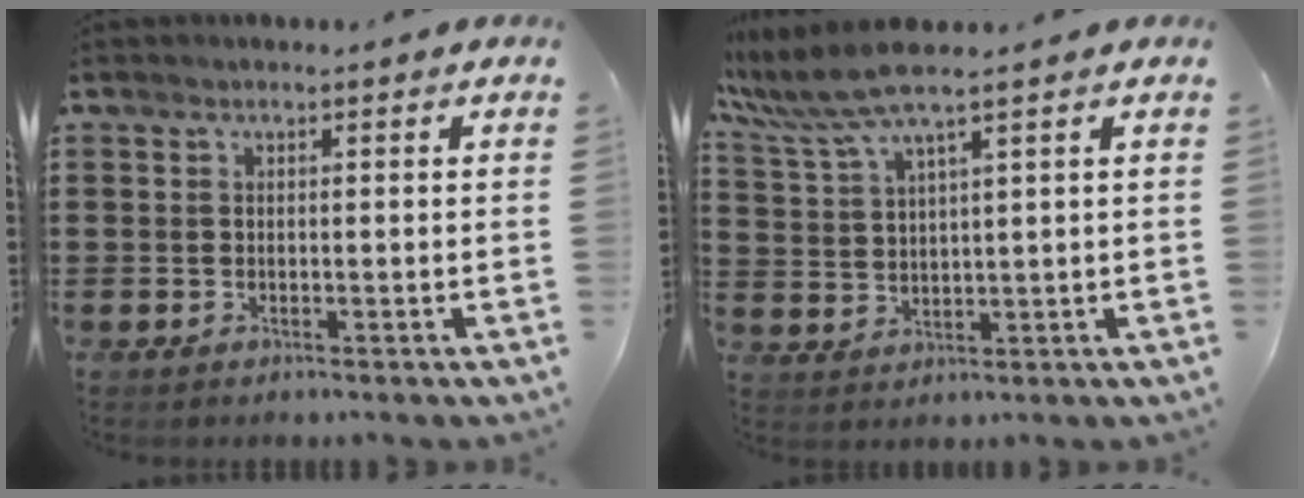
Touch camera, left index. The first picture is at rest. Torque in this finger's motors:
{"motor_torque": [1.68, -0.45, 0.35, 0.21]}